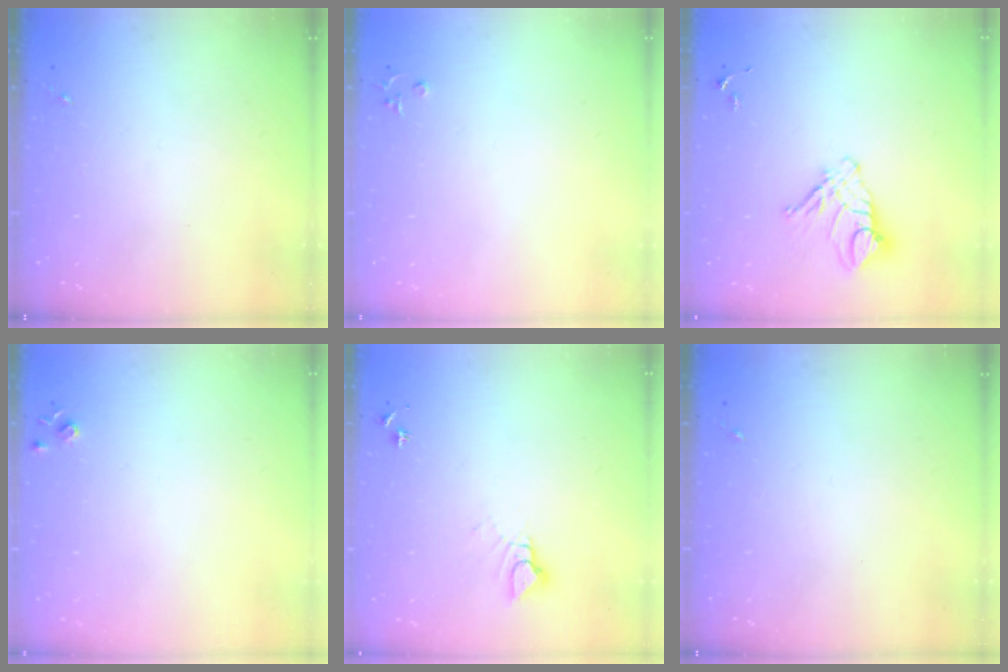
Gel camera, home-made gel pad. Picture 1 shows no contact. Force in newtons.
{"total": 3.3, "press": 3.3, "slide": 0.3}
{"total": 10.7, "press": 10.6, "slide": 1.1}
{"total": 4.3, "press": 4.3, "slide": 0.7}
{"total": 4.7, "press": 4.7, "slide": 0.3}
{"total": 0.0}